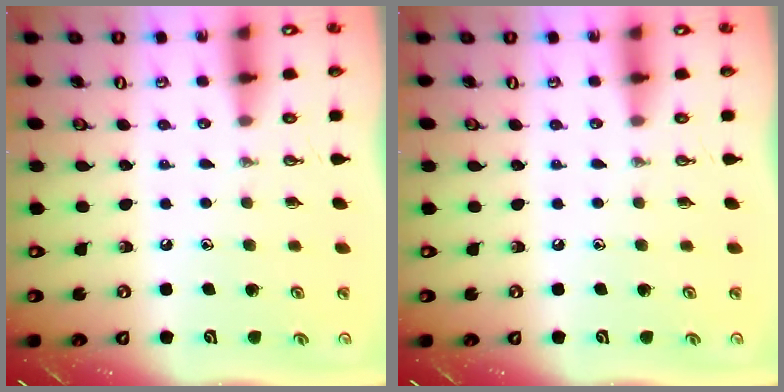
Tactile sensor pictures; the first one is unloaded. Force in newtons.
{"total": 0.0}